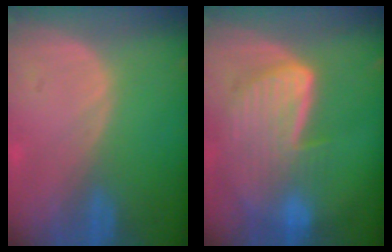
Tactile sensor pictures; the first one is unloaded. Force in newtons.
{"total": 9.1, "press": 8.0, "slide": 4.3}